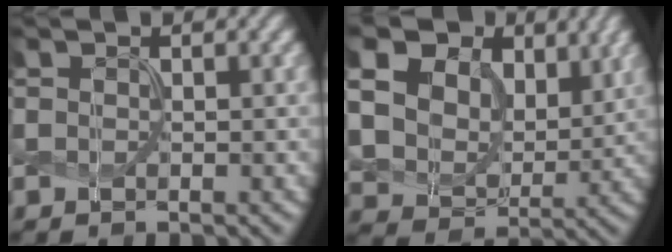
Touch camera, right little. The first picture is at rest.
{"total": 14.5, "force": [6.6, 11.0, 6.8], "torque": [-0.182, 0.018, 0.140]}